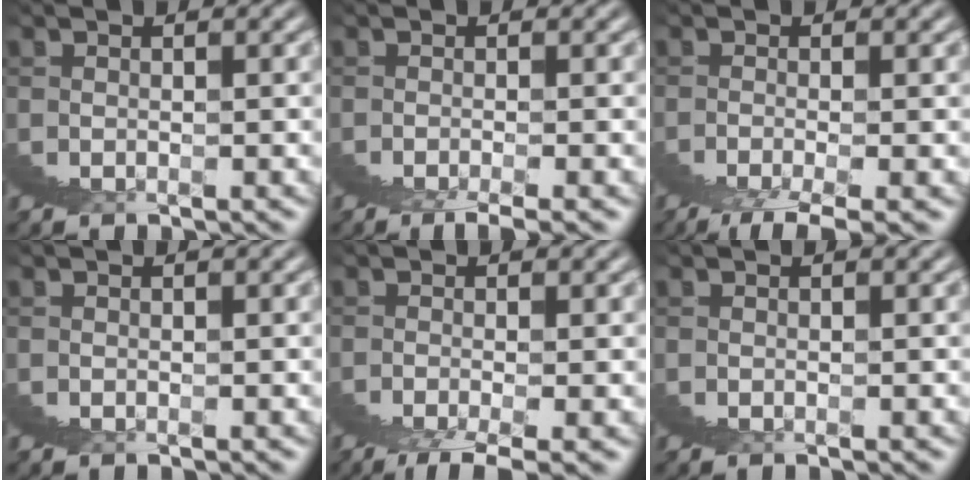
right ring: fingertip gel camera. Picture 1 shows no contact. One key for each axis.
{"total": 1.5, "fx": 0.9, "fy": -1.1, "fz": 0.5, "tx": 0.007, "ty": 0.020, "tz": 0.008}
{"total": 1.8, "fx": 0.8, "fy": -1.6, "fz": 0.4, "tx": 0.009, "ty": 0.024, "tz": 0.003}
{"total": 0.0}
{"total": 1.8, "fx": 1.1, "fy": -1.3, "fz": 0.5, "tx": 0.007, "ty": 0.026, "tz": 0.006}
{"total": 0.0}